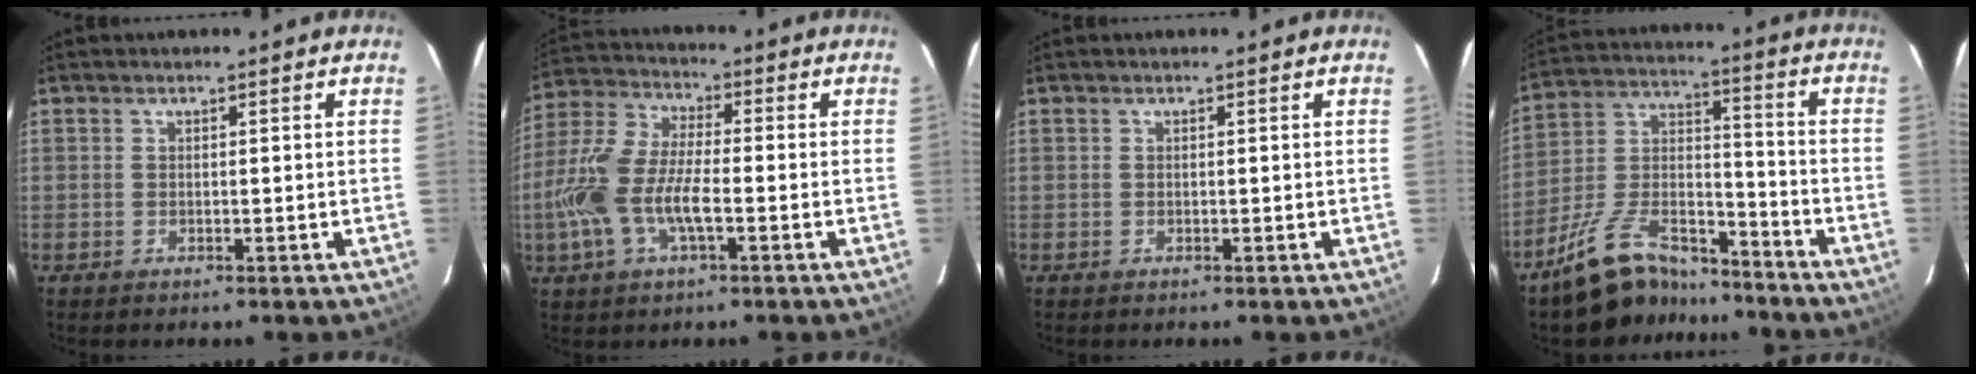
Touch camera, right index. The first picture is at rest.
{"total": 13.6, "force": [-3.5, 5.4, 12.0], "torque": [-0.264, 0.001, -0.072]}
{"total": 0.0}
{"total": 14.9, "force": [-11.9, 6.2, 6.5], "torque": [-0.142, 0.036, -0.198]}